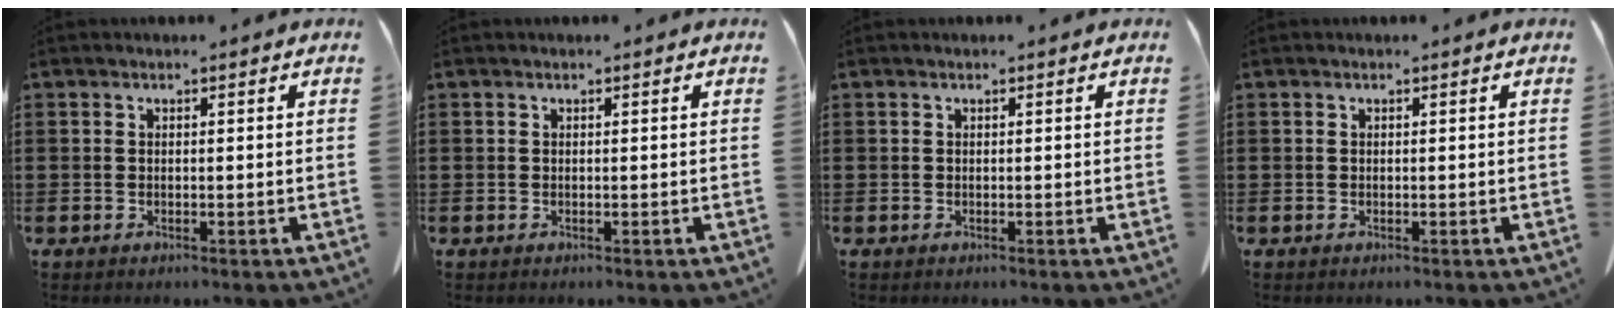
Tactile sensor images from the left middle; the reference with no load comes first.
{"total": 0.0}
{"total": 0.0}
{"total": 0.0}